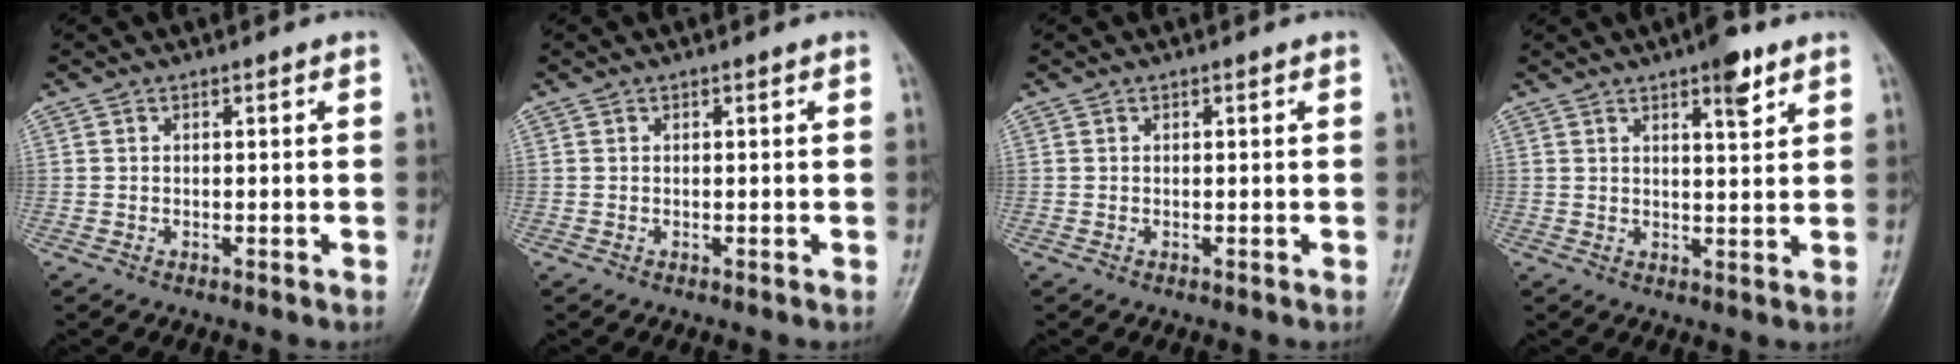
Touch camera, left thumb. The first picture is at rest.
{"total": 0.0}
{"total": 0.0}
{"total": 5.4, "force": [3.4, 1.5, 4.0], "torque": [-0.048, -0.018, 0.046]}